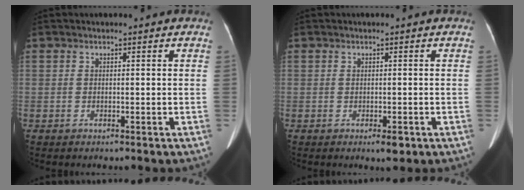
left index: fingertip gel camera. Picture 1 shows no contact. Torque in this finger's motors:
{"motor_torque": [0.32, 0.38, 0.01, -0.02]}